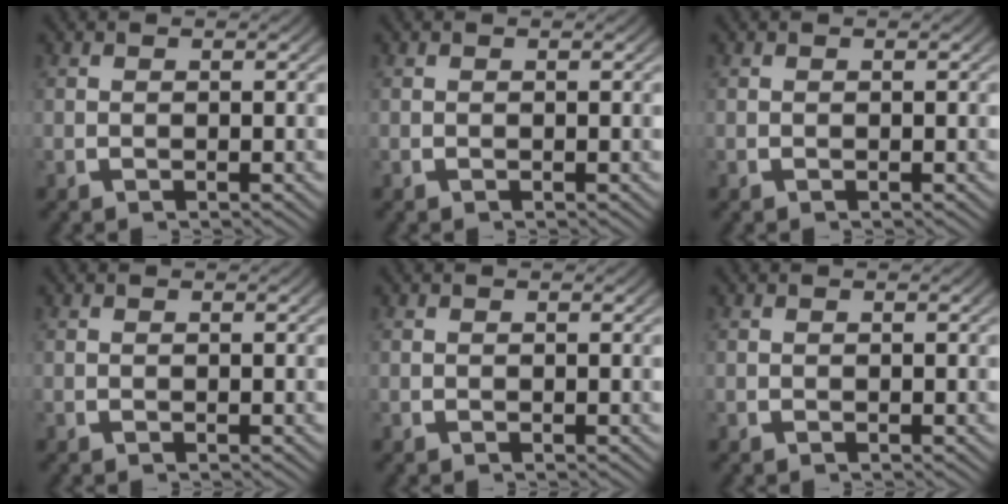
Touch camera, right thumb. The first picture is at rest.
{"total": 0.0}
{"total": 0.0}
{"total": 0.0}
{"total": 0.0}
{"total": 0.0}